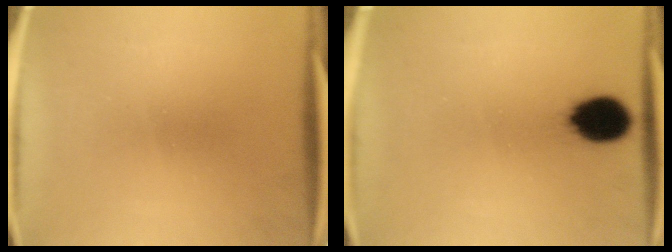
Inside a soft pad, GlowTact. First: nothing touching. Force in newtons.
{"total": 10.4}